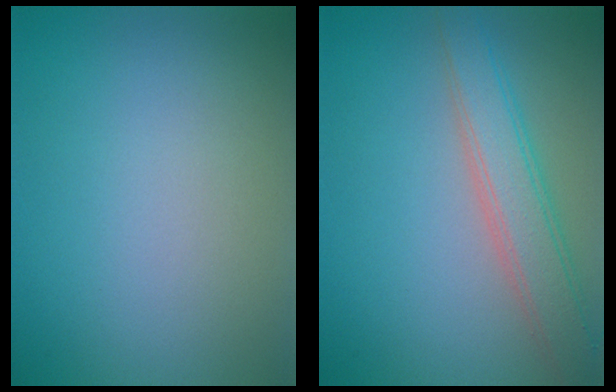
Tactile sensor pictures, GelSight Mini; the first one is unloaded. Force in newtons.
{"total": 4.6, "press": 4.6, "slide": 0.3}